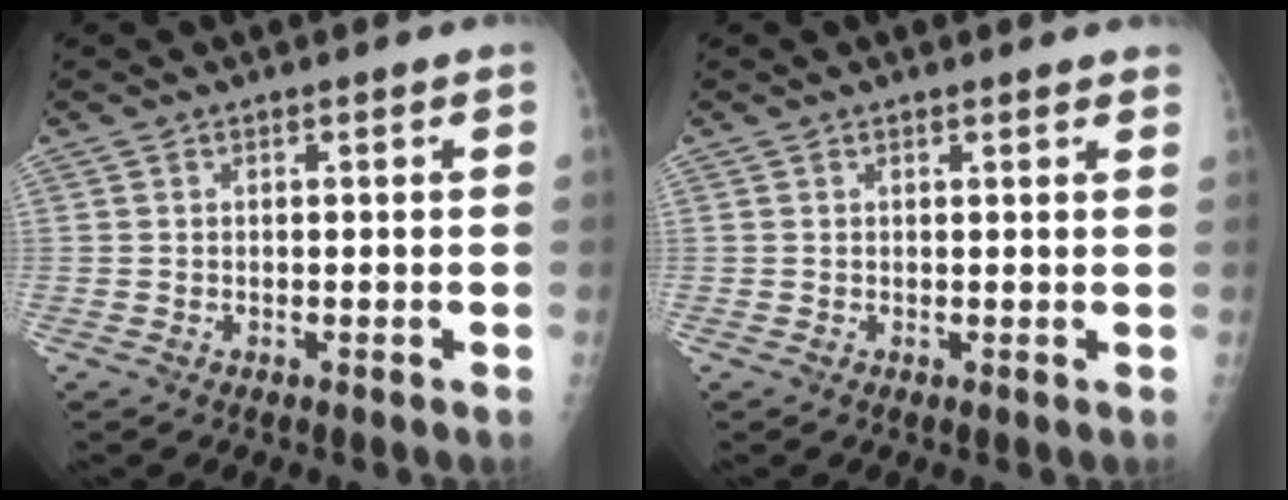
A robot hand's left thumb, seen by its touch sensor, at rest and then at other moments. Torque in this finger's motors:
{"motor_torque": [-0.16, -0.04, 0.04, 0.00, 0.02]}